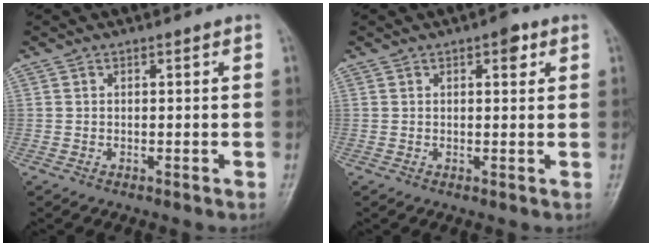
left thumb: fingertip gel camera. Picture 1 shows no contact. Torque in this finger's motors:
{"motor_torque": [0.13, 0.13, 0.06, -0.18, 0.00]}